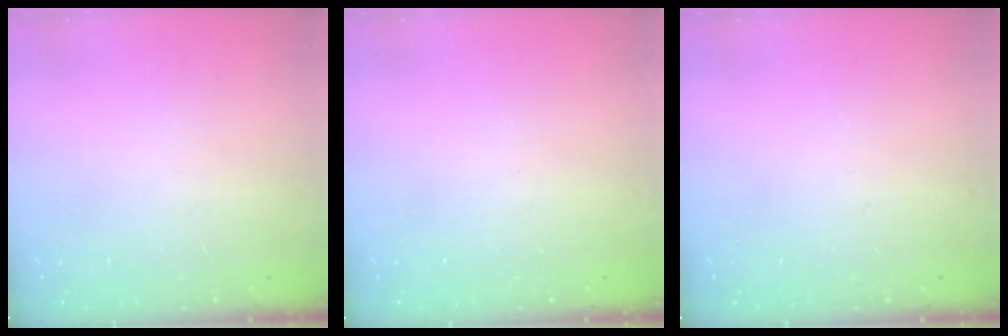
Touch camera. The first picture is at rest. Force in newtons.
{"total": 0.0}
{"total": 0.0}